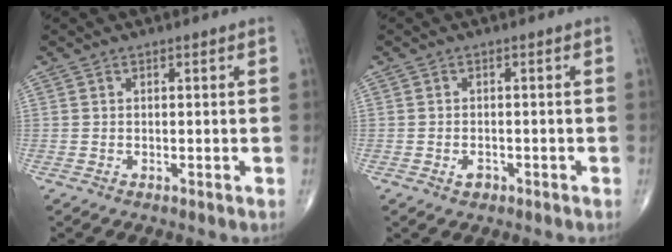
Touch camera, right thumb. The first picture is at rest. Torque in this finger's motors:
{"motor_torque": [-0.06, 0.00, 0.13, 0.14, 0.03]}